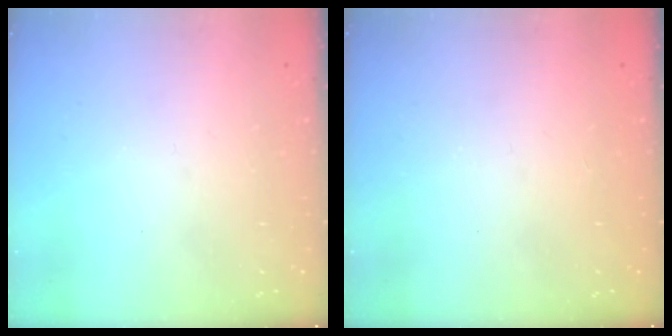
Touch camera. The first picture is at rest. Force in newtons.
{"total": 1.3, "press": 1.0, "slide": 0.7}